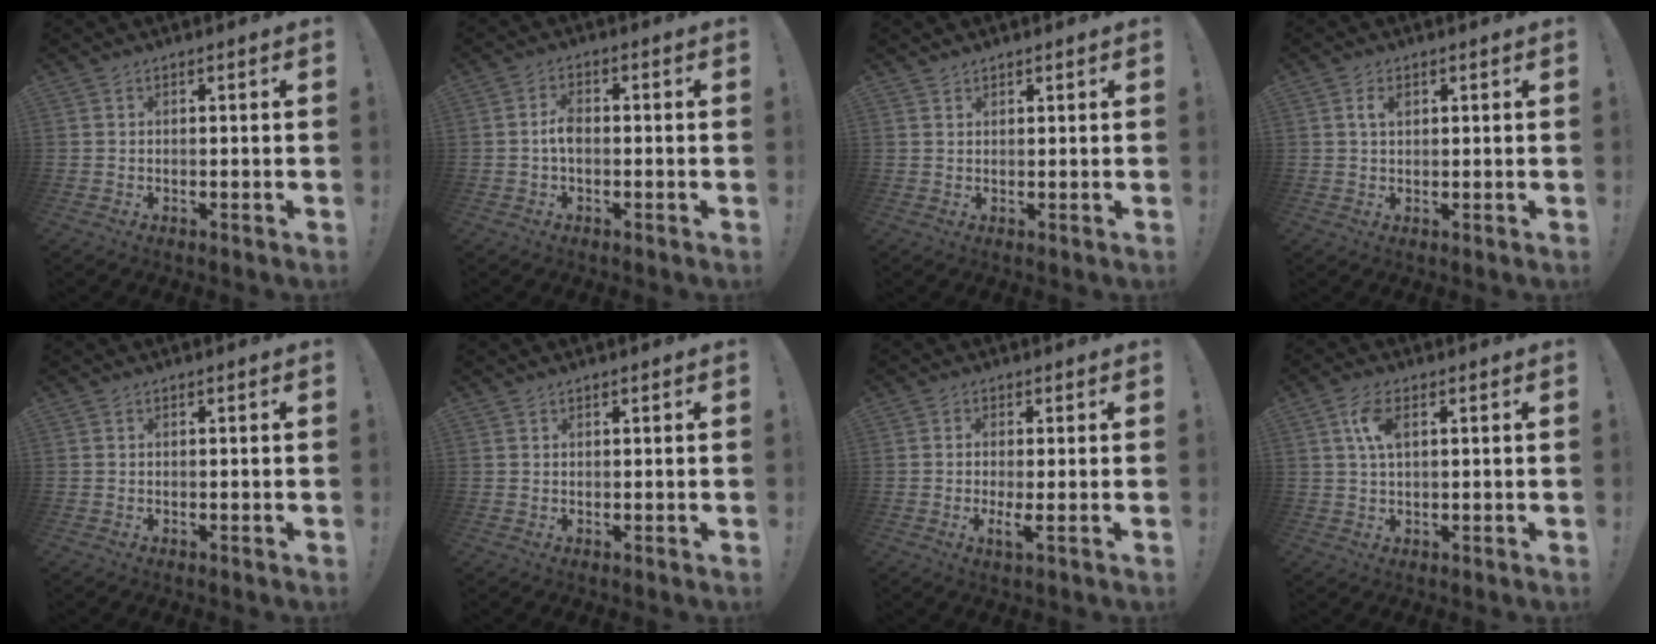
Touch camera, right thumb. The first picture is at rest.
{"total": 4.0, "force": [-0.7, 1.8, 3.5], "torque": [-0.069, 0.009, -0.014]}
{"total": 1.3, "force": [1.1, 0.6, 0.2], "torque": [0.001, -0.006, 0.021]}
{"total": 2.6, "force": [1.1, 1.5, 1.9], "torque": [-0.033, 0.001, 0.017]}
{"total": 0.0}
{"total": 0.6, "force": [0.5, 0.2, 0.0], "torque": [0.005, -0.003, 0.009]}
{"total": 3.7, "force": [-0.3, -0.1, 3.7], "torque": [-0.053, -0.017, -0.004]}
{"total": 6.0, "force": [1.9, 2.9, 4.9], "torque": [-0.090, 0.004, 0.032]}